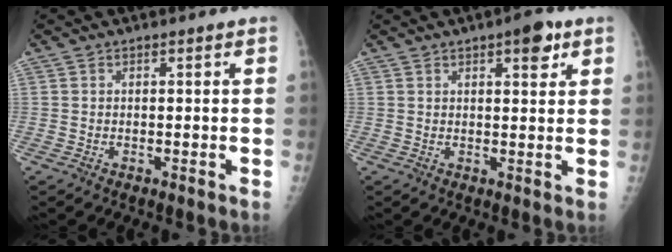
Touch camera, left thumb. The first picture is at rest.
{"total": 4.6, "force": [2.4, 1.7, 3.5], "torque": [-0.029, -0.008, 0.029]}